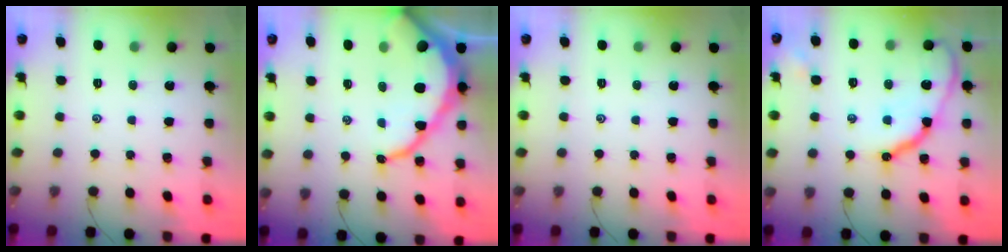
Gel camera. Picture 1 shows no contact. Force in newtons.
{"total": 14.5, "press": 14.4, "slide": 1.3}
{"total": 0.0}
{"total": 14.0, "press": 13.9, "slide": 1.3}